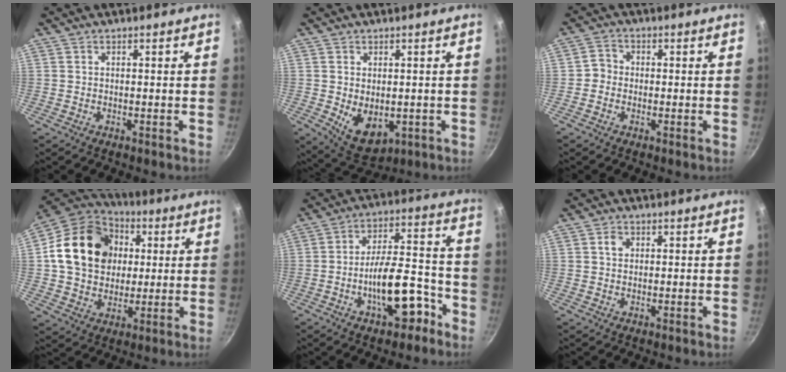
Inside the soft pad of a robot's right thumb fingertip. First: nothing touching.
{"total": 7.9, "force": [-0.7, 5.3, 5.8], "torque": [-0.078, -0.016, 0.009]}
{"total": 2.7, "force": [-0.7, 2.5, 0.9], "torque": [0.002, 0.009, -0.022]}
{"total": 20.4, "force": [3.4, 16.2, 11.9], "torque": [-0.182, 0.020, 0.052]}
{"total": 13.9, "force": [-6.3, 6.0, 10.8], "torque": [-0.133, 0.067, -0.090]}
{"total": 2.0, "force": [0.6, 1.6, 1.1], "torque": [-0.011, 0.004, 0.008]}